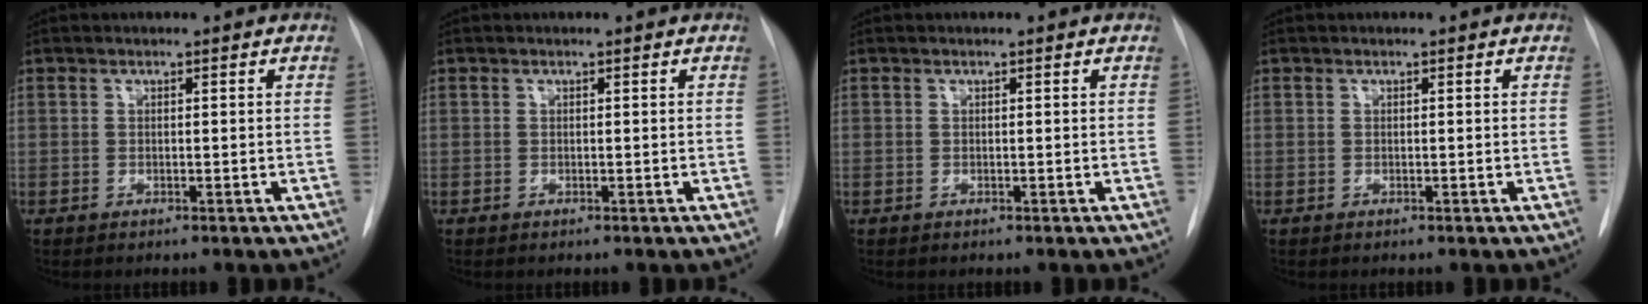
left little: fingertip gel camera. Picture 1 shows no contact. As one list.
[{"total": 0.0}, {"total": 0.0}, {"total": 0.0}]